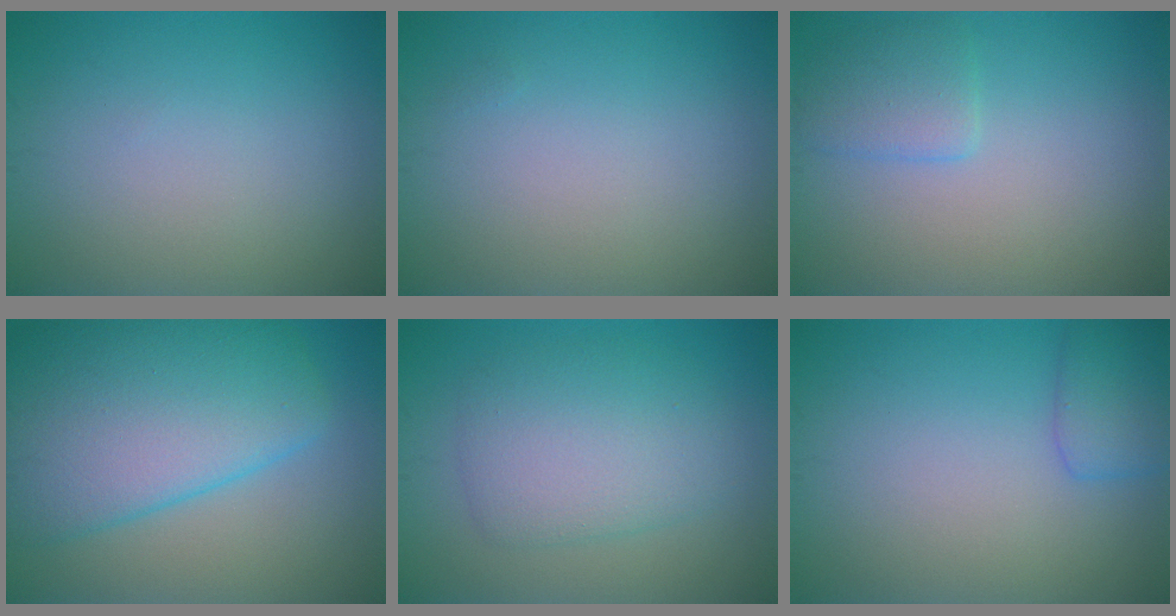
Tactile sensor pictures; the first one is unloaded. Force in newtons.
{"total": 0.0}
{"total": 2.3, "press": 2.3, "slide": 0.1}
{"total": 10.6, "press": 10.5, "slide": 0.4}
{"total": 5.0, "press": 5.0, "slide": 0.2}
{"total": 2.4, "press": 2.4, "slide": 0.1}